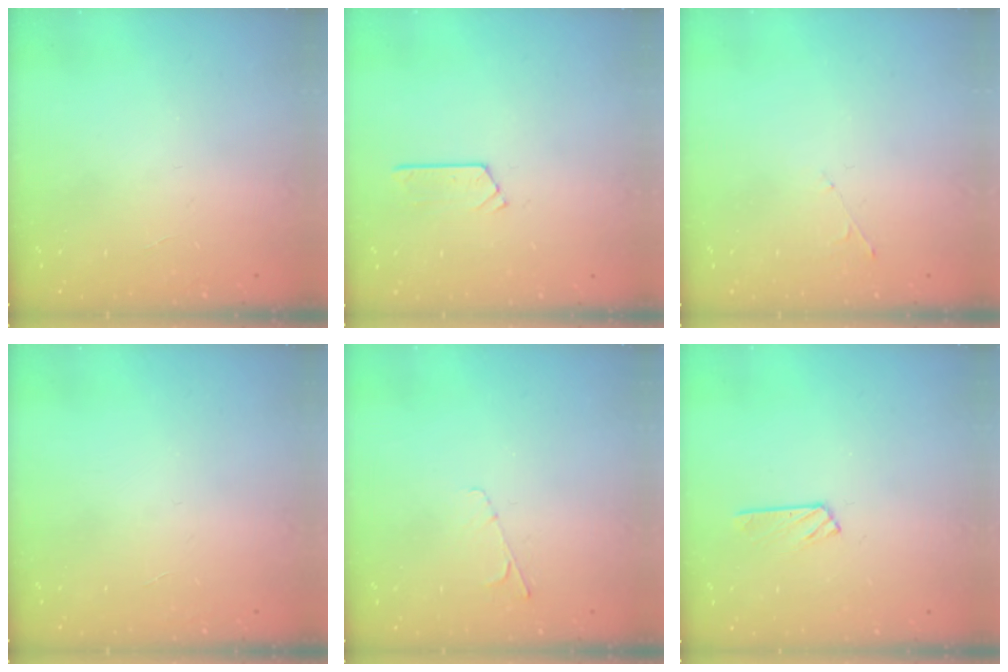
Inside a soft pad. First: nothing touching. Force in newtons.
{"total": 2.8, "press": 2.8, "slide": 0.3}
{"total": 3.0, "press": 3.0, "slide": 0.5}
{"total": 0.0}
{"total": 4.0, "press": 4.0, "slide": 0.5}
{"total": 2.9, "press": 2.9, "slide": 0.3}